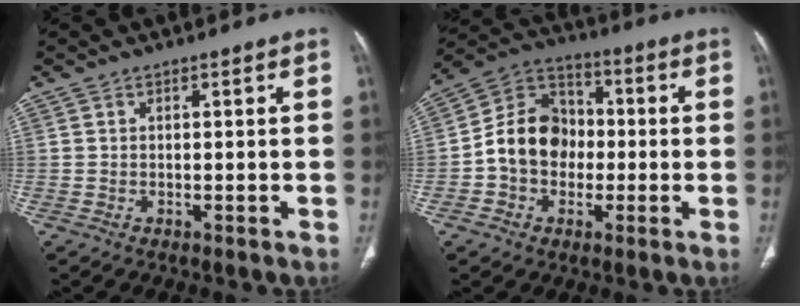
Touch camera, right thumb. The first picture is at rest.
{"total": 12.8, "force": [-1.4, 10.2, 7.6], "torque": [-0.108, 0.042, -0.037]}